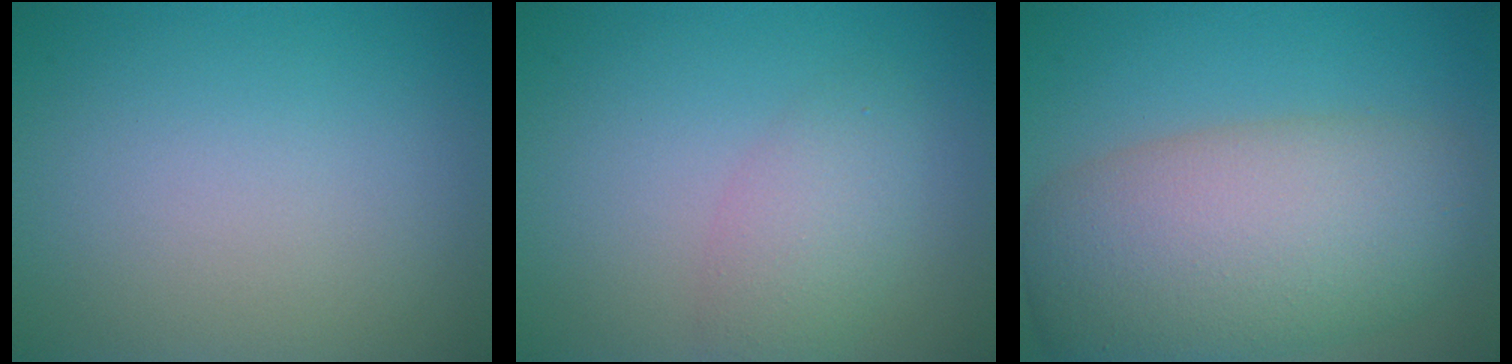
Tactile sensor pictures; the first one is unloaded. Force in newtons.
{"total": 3.0, "press": 3.0, "slide": 0.2}
{"total": 10.3, "press": 10.3, "slide": 0.3}